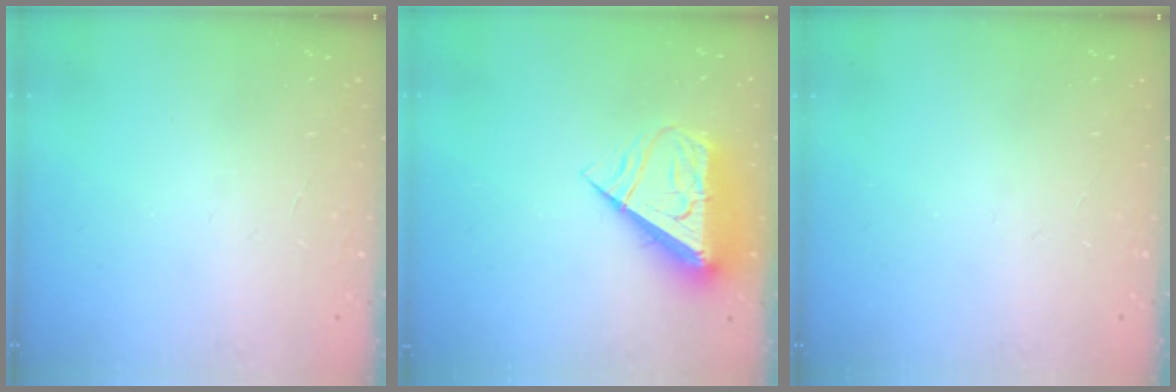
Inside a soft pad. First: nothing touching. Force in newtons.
{"total": 10.5, "press": 10.4, "slide": 1.4}
{"total": 0.0}